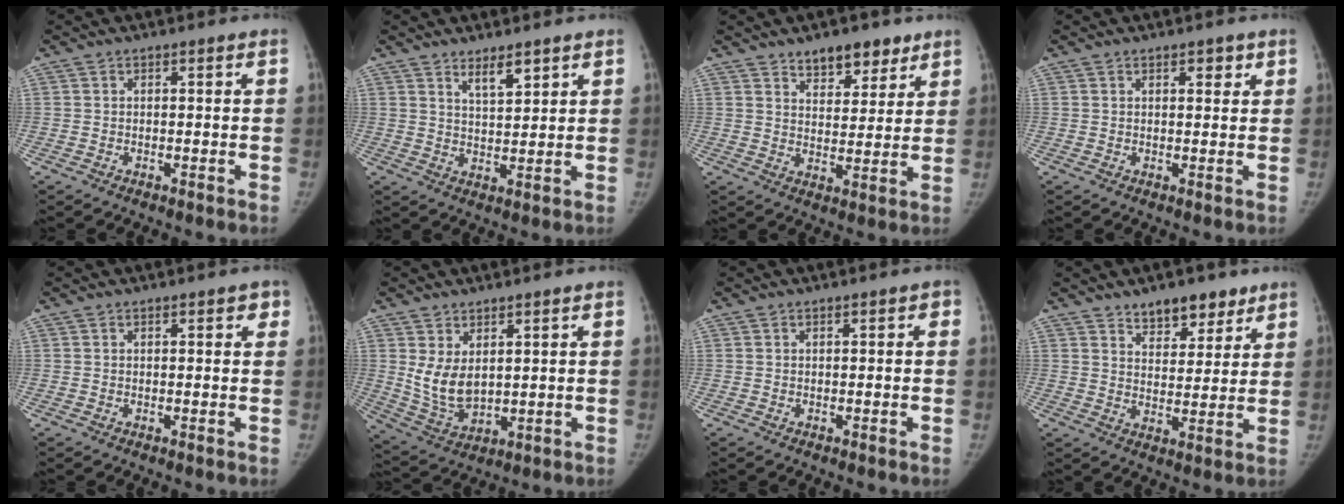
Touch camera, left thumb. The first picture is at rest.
{"total": 4.4, "force": [3.1, 1.3, 2.7], "torque": [-0.036, -0.028, 0.056]}
{"total": 8.5, "force": [6.0, 4.3, 4.2], "torque": [-0.025, -0.036, 0.093]}
{"total": 2.1, "force": [1.3, 1.0, 1.3], "torque": [-0.005, -0.006, 0.017]}
{"total": 1.9, "force": [1.0, 0.9, 1.4], "torque": [-0.001, 0.000, 0.008]}
{"total": 7.7, "force": [2.2, 4.5, 5.8], "torque": [-0.100, -0.023, 0.062]}
{"total": 0.8, "force": [0.3, 0.4, 0.6], "torque": [-0.003, 0.002, 0.001]}
{"total": 8.7, "force": [6.3, 4.4, 4.1], "torque": [-0.023, -0.039, 0.098]}